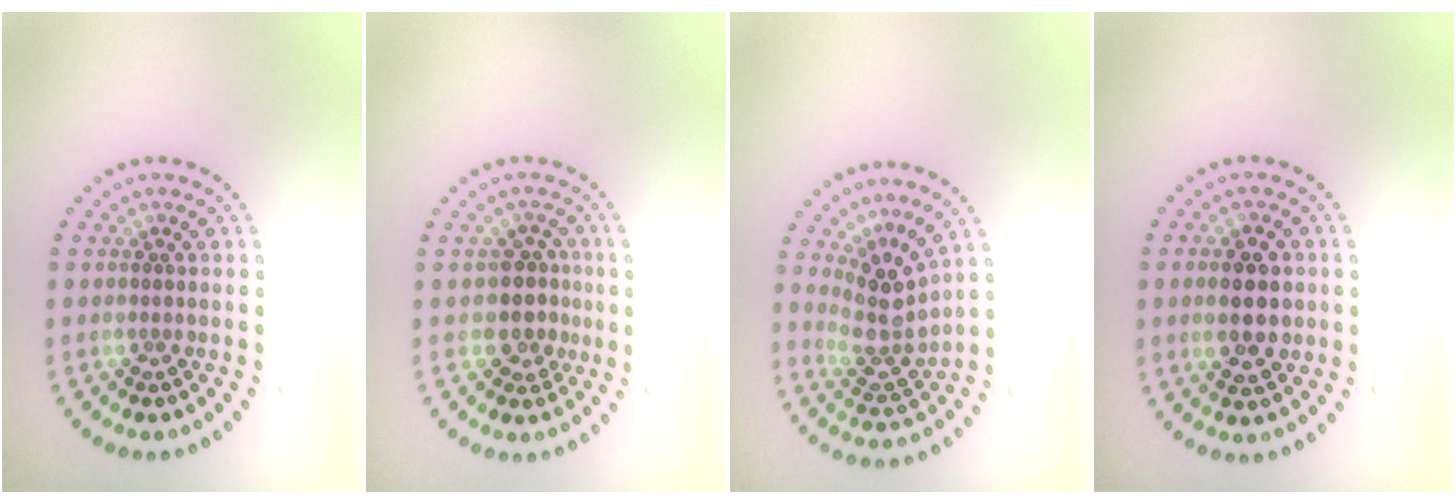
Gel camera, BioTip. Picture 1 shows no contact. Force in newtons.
{"total": 2.9, "press": 2.4, "slide": 1.6}
{"total": 3.7, "press": 2.7, "slide": 2.5}
{"total": 4.6, "press": 4.6, "slide": 0.2}